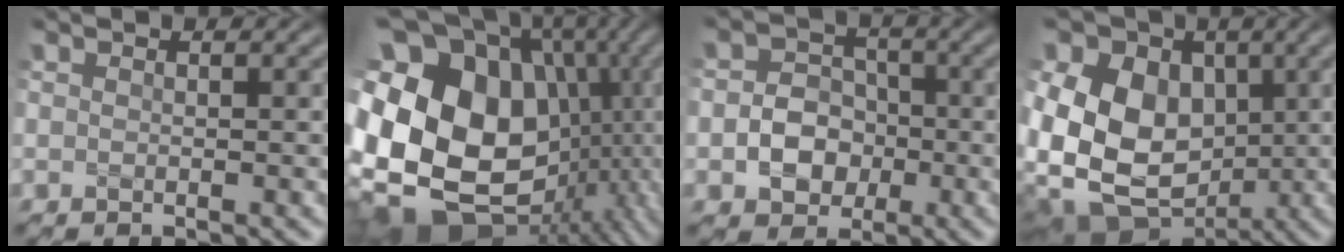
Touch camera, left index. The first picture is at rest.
{"total": 21.2, "force": [-0.6, 16.3, 13.6], "torque": [-0.269, 0.000, 0.010]}
{"total": 4.1, "force": [-0.9, 3.5, 2.0], "torque": [-0.015, 0.000, -0.022]}
{"total": 17.3, "force": [0.6, 14.7, 9.1], "torque": [-0.214, 0.020, -0.004]}